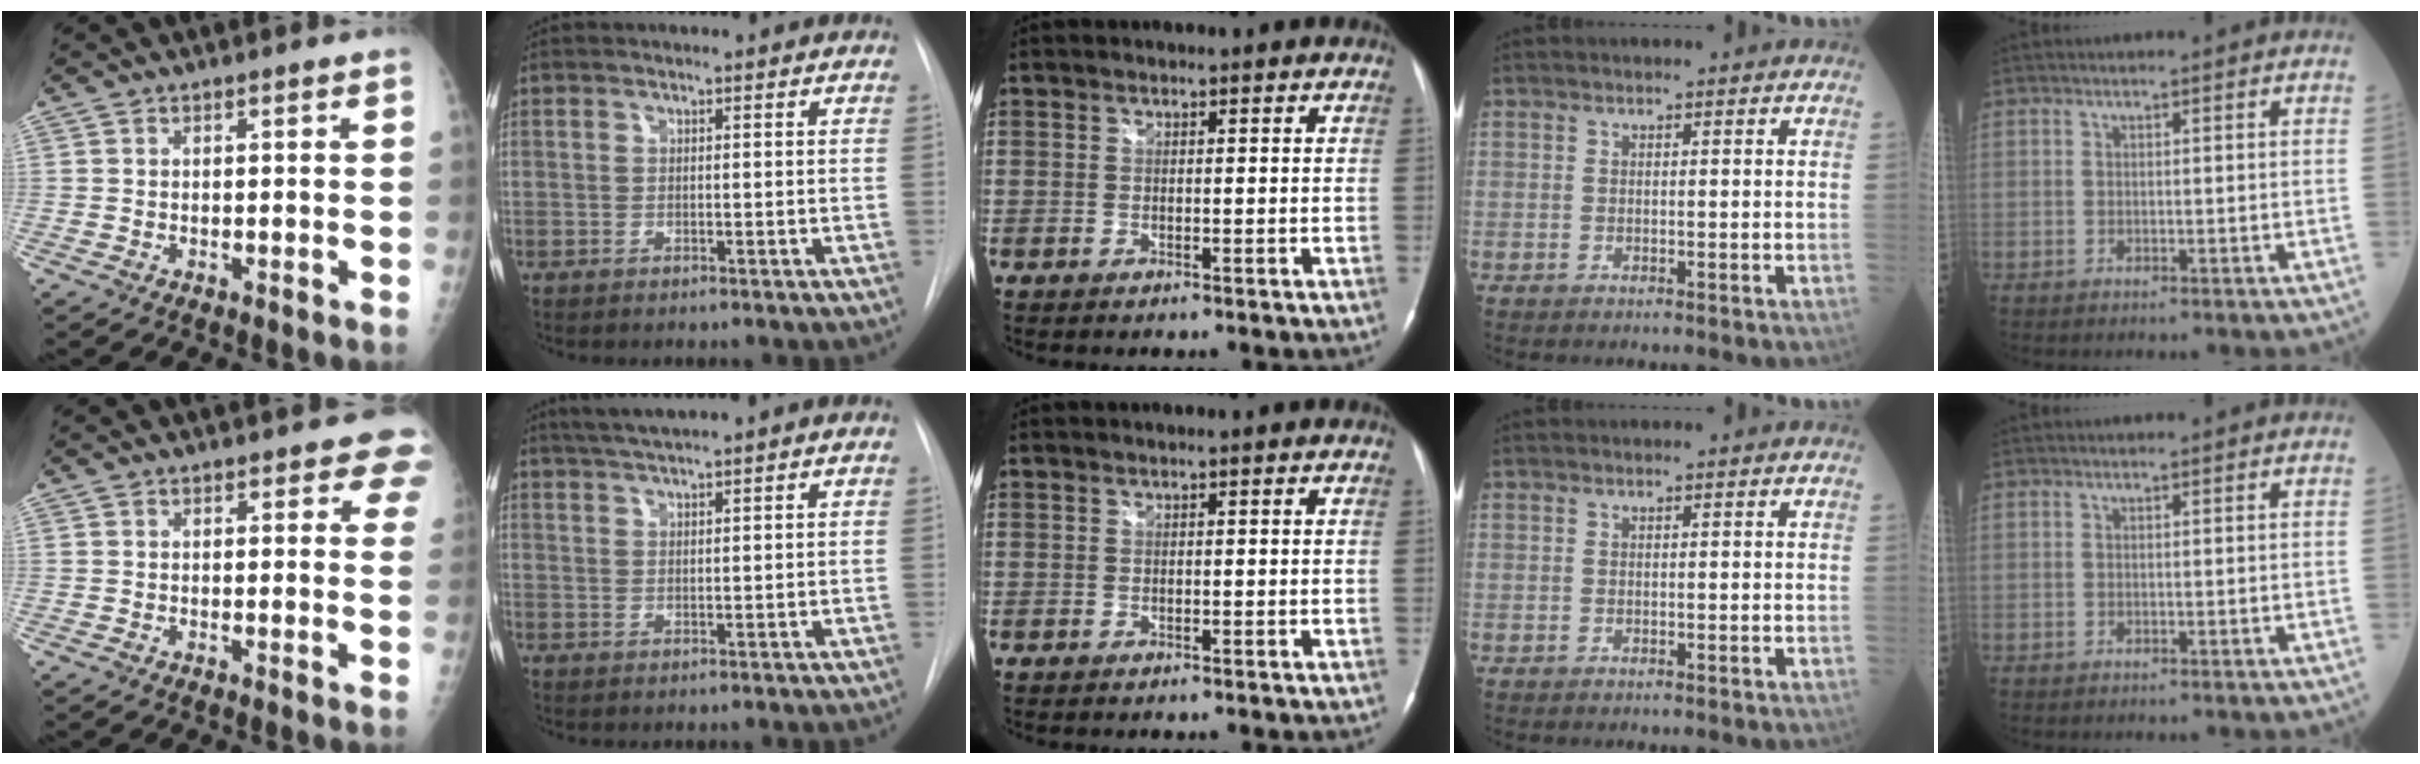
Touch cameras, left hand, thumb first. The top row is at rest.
{"thumb": {"total": 5.0, "force": [3.8, 2.2, 2.4], "torque": [0.010, -0.011, 0.029]}, "index": {"total": 4.3, "force": [3.5, -0.4, 2.5], "torque": [-0.049, 0.018, 0.066]}}